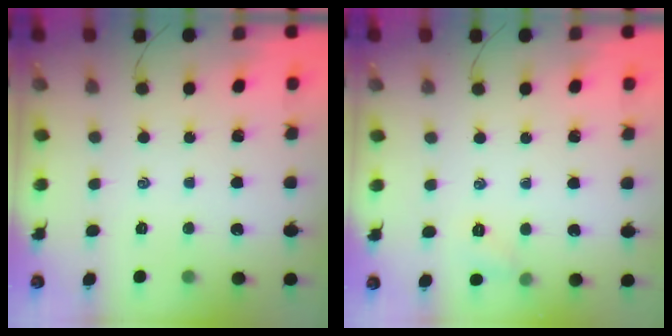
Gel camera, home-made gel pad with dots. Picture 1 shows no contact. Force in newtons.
{"total": 4.8, "press": 4.5, "slide": 1.4}